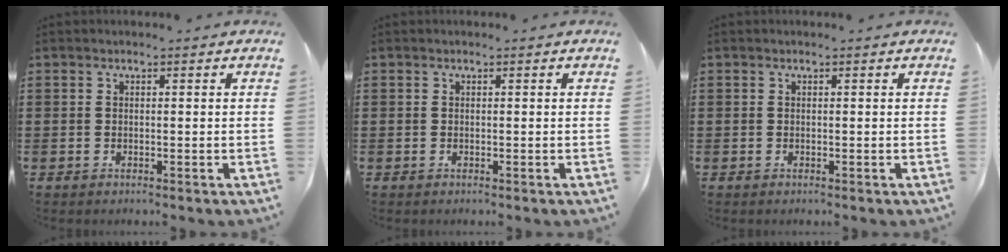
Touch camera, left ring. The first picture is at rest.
{"total": 0.0}
{"total": 0.0}